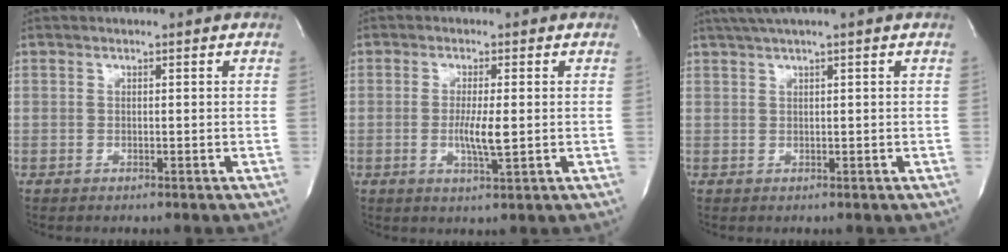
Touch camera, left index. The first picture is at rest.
{"total": 4.2, "force": [-0.4, 0.4, 4.1], "torque": [-0.084, -0.007, -0.006]}
{"total": 3.3, "force": [2.4, -0.9, 2.0], "torque": [-0.042, 0.018, 0.050]}